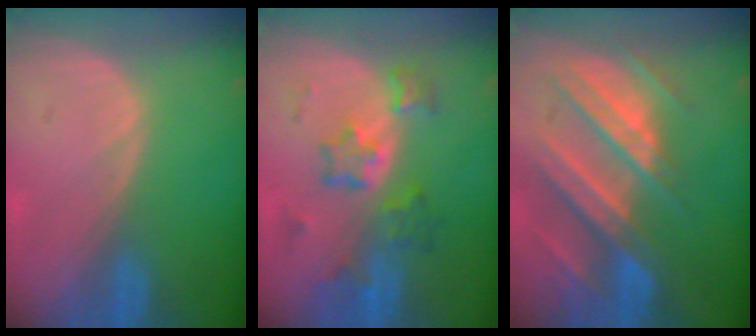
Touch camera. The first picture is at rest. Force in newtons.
{"total": 7.0, "press": 6.5, "slide": 2.6}
{"total": 10.5, "press": 9.3, "slide": 4.8}